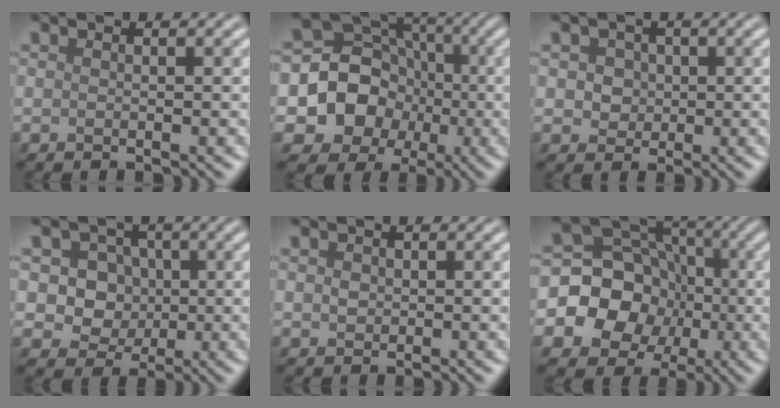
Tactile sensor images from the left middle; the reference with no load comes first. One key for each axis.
{"total": 11.5, "fx": -1.1, "fy": 10.5, "fz": 4.5, "tx": -0.087, "ty": 0.032, "tz": -0.041}
{"total": 3.5, "fx": 1.2, "fy": 2.9, "fz": 1.5, "tx": -0.013, "ty": 0.021, "tz": 0.005}
{"total": 7.1, "fx": 1.8, "fy": 6.3, "fz": 2.9, "tx": -0.044, "ty": 0.030, "tz": 0.017}
{"total": 0.7, "fx": 0.2, "fy": 0.6, "fz": 0.2, "tx": -0.004, "ty": 0.001, "tz": 0.001}
{"total": 10.6, "fx": -1.2, "fy": 9.4, "fz": 4.7, "tx": -0.072, "ty": 0.010, "tz": -0.051}